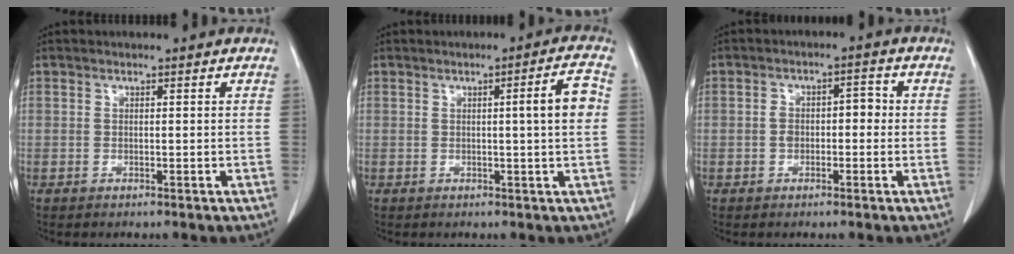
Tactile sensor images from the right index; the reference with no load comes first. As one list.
[{"total": 4.8, "force": [0.3, -0.3, 4.8], "torque": [-0.067, 0.002, 0.004]}, {"total": 4.1, "force": [-0.4, 2.5, 3.2], "torque": [-0.056, 0.029, -0.007]}]